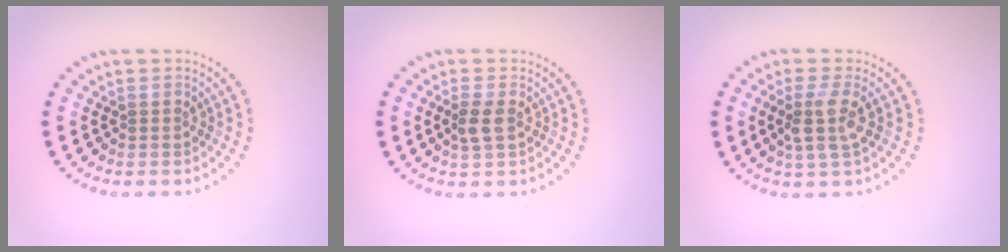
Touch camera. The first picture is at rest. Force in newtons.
{"total": 1.8, "press": 1.7, "slide": 0.4}
{"total": 3.0, "press": 2.5, "slide": 1.7}